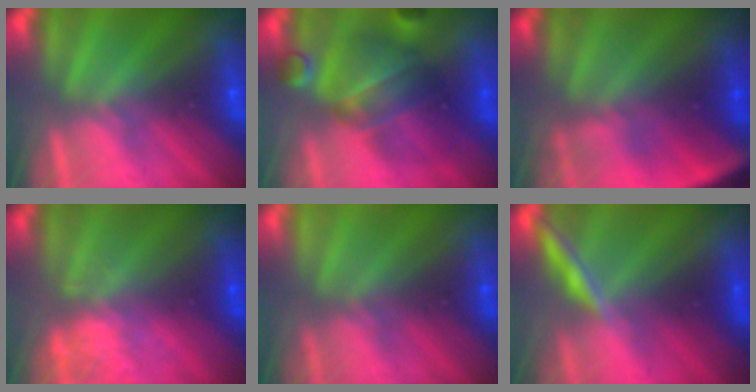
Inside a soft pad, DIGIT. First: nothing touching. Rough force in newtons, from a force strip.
{"total": 6.6}
{"total": 4.4}
{"total": 4.5}
{"total": 3.0}
{"total": 2.0}